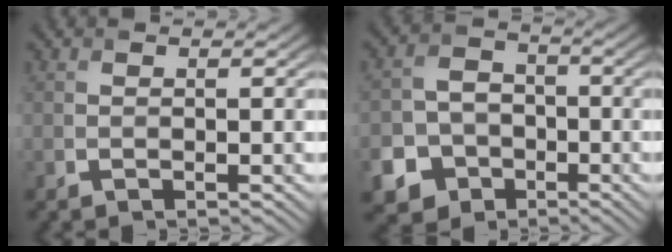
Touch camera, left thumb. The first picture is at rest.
{"total": 9.5, "force": [-4.7, 7.7, 2.8], "torque": [-0.067, -0.026, -0.105]}